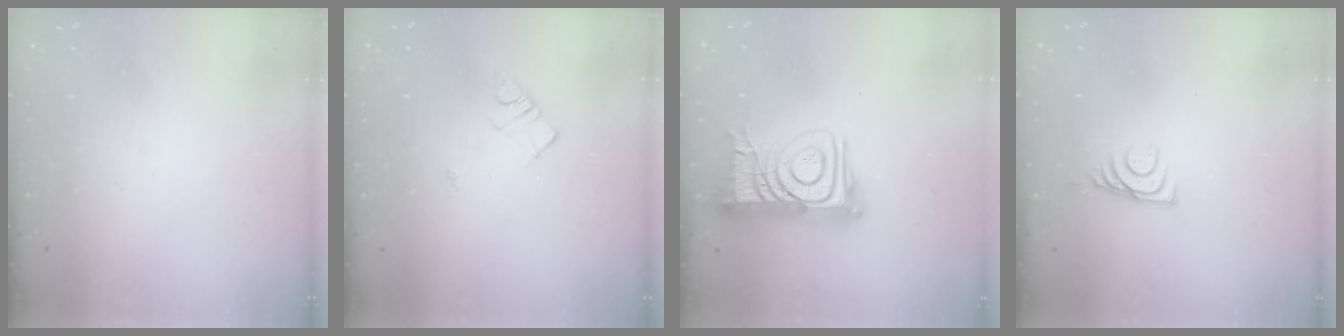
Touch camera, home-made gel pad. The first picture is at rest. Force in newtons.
{"total": 3.9, "press": 3.9, "slide": 0.5}
{"total": 16.5, "press": 16.4, "slide": 1.5}
{"total": 6.9, "press": 6.8, "slide": 0.8}